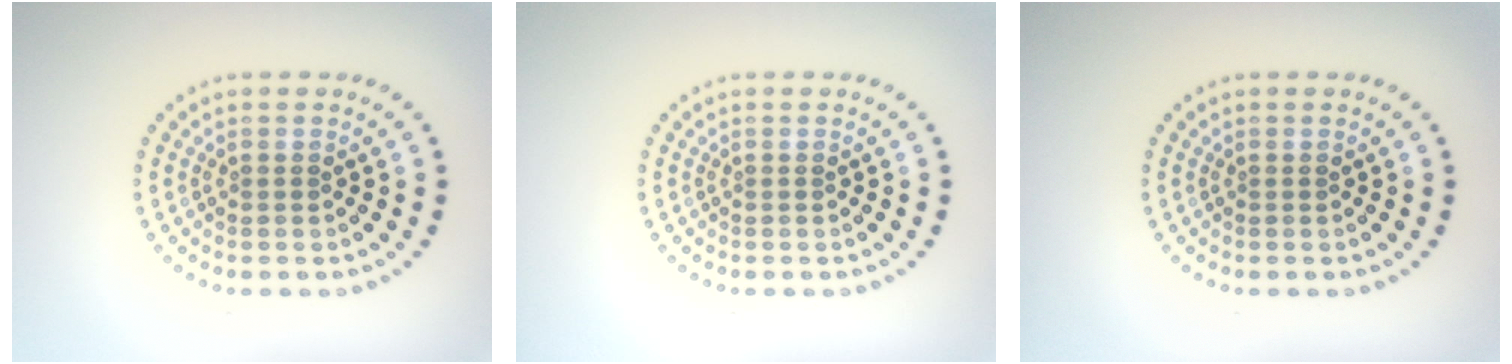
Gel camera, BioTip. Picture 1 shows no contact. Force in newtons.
{"total": 0.0}
{"total": 0.0}